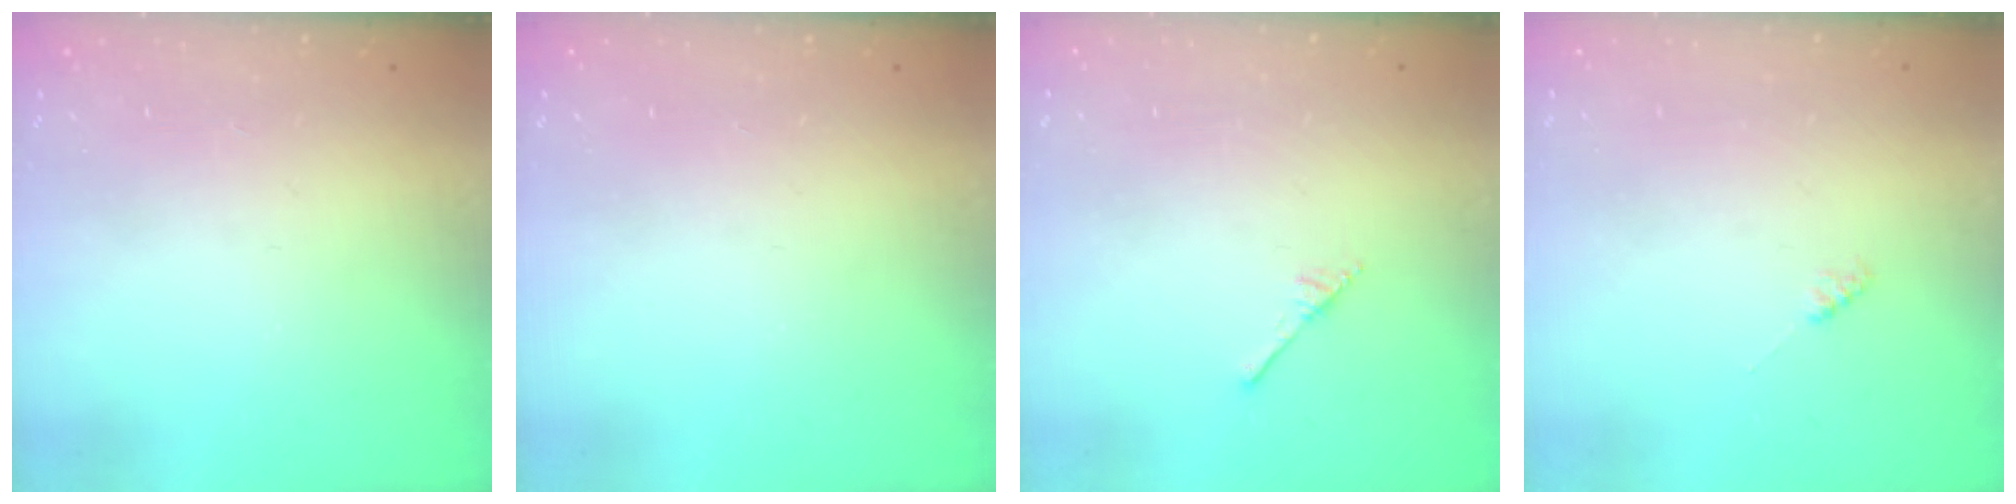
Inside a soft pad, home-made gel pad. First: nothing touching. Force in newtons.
{"total": 0.0}
{"total": 1.7, "press": 1.7, "slide": 0.1}
{"total": 1.9, "press": 1.9, "slide": 0.3}